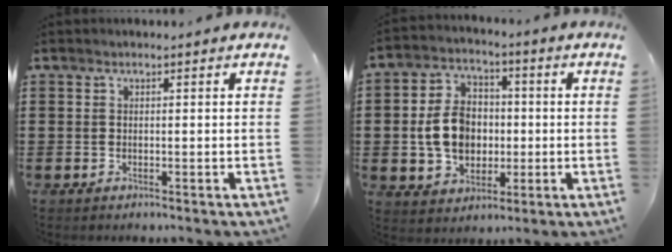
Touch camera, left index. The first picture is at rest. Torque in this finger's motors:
{"motor_torque": [1.83, 0.31, 0.59, 0.21]}